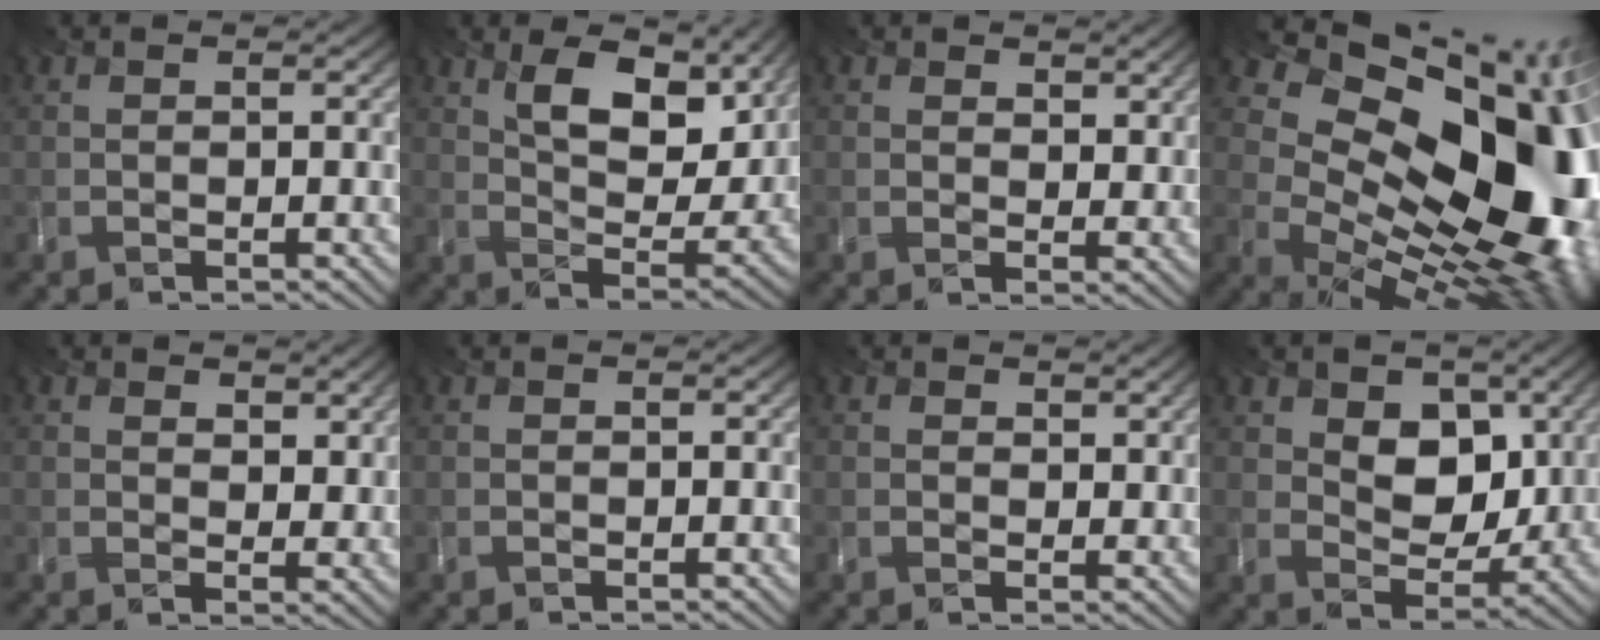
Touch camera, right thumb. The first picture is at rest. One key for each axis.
{"total": 12.5, "fx": 6.5, "fy": 5.8, "fz": 9.0, "tx": -0.160, "ty": -0.012, "tz": 0.112}
{"total": 2.8, "fx": 2.0, "fy": 1.6, "fz": 1.1, "tx": -0.025, "ty": -0.011, "tz": 0.045}
{"total": 20.1, "fx": 3.5, "fy": 13.6, "fz": 14.3, "tx": -0.188, "ty": -0.020, "tz": 0.101}
{"total": 3.4, "fx": 2.4, "fy": 1.9, "fz": 1.5, "tx": -0.030, "ty": -0.013, "tz": 0.051}
{"total": 0.0}
{"total": 1.7, "fx": 1.4, "fy": 1.0, "fz": 0.5, "tx": -0.016, "ty": -0.007, "tz": 0.030}
{"total": 6.4, "fx": 2.4, "fy": 4.7, "fz": 3.6, "tx": -0.075, "ty": -0.018, "tz": 0.041}